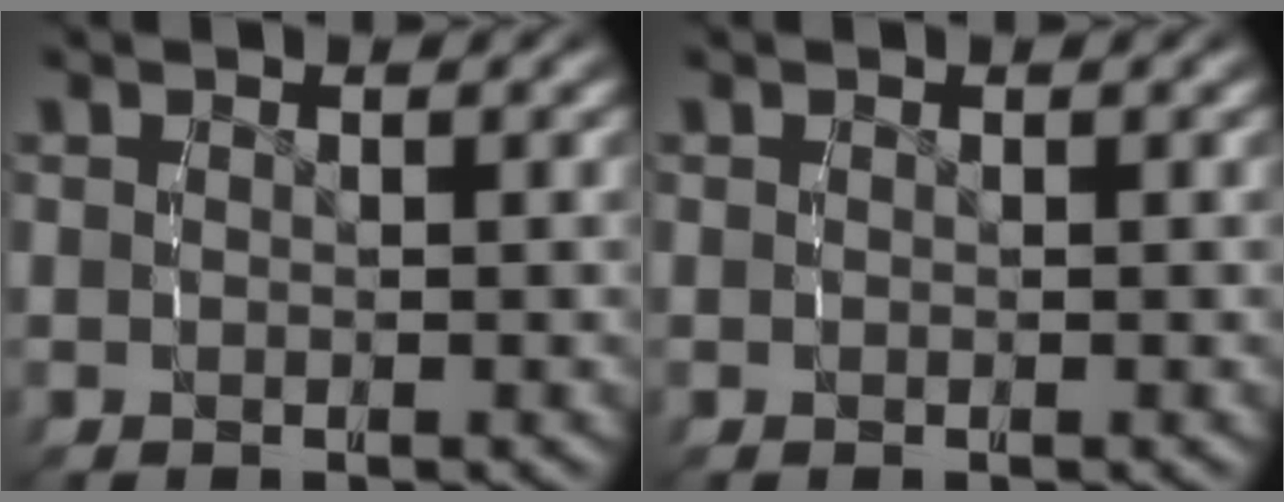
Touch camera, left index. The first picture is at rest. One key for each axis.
{"total": 0.0}